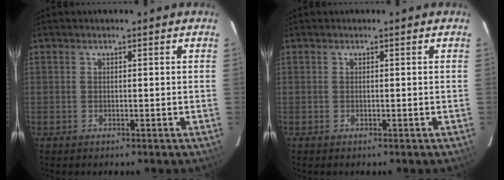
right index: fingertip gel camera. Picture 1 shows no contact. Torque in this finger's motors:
{"motor_torque": [0.00, 0.00, 0.00, 0.00]}